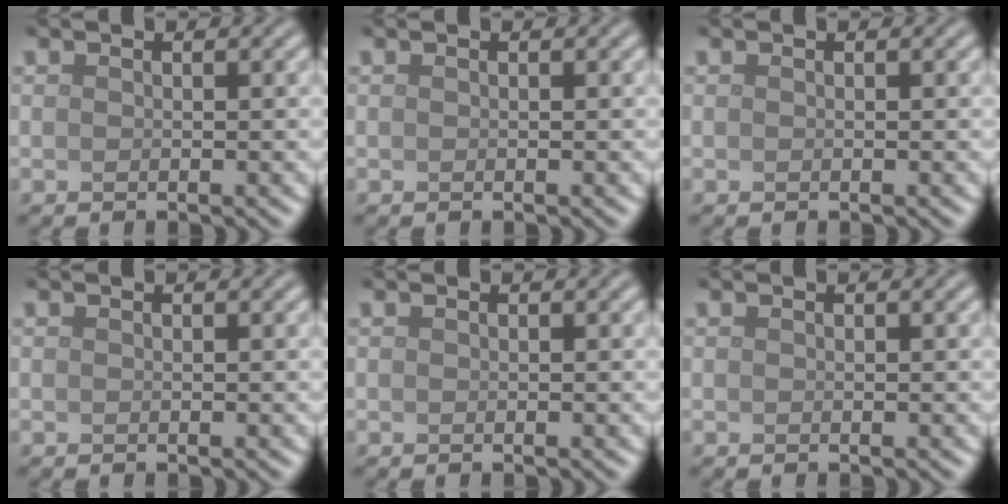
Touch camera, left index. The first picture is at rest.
{"total": 0.0}
{"total": 0.0}
{"total": 0.0}
{"total": 0.0}
{"total": 0.0}